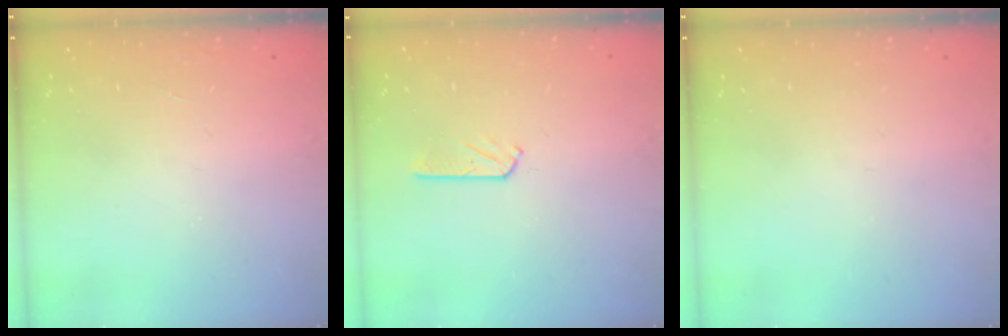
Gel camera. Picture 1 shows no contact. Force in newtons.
{"total": 3.0, "press": 3.0, "slide": 0.4}
{"total": 0.0}